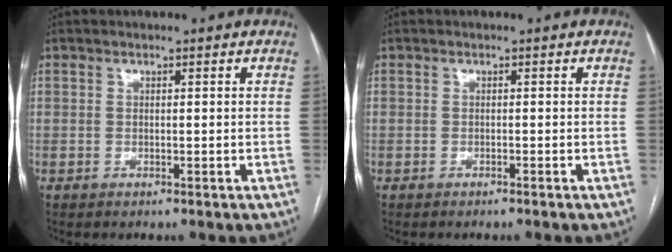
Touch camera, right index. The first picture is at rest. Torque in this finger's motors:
{"motor_torque": [-0.22, -0.09, 0.00, -0.01]}